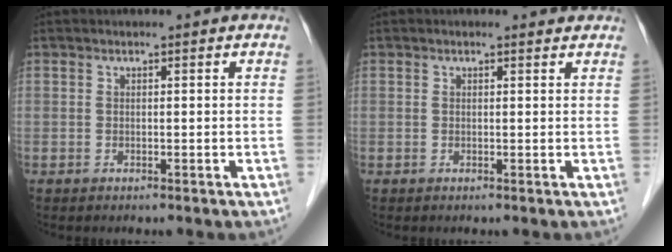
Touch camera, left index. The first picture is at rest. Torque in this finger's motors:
{"motor_torque": [0.58, -0.63, 0.07, -0.01]}